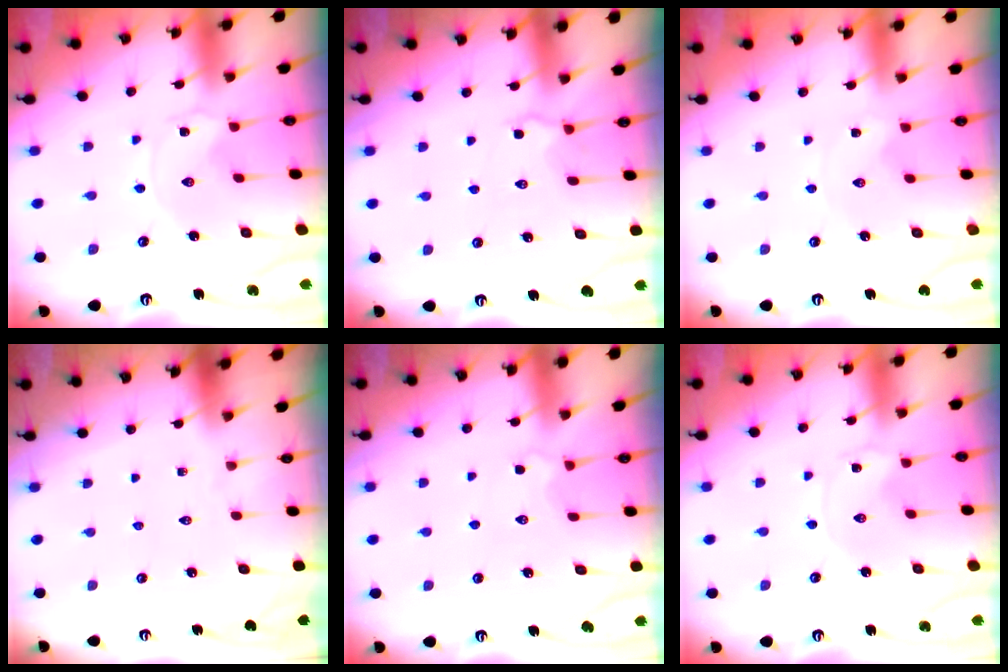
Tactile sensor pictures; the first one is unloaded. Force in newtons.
{"total": 5.1, "press": 4.8, "slide": 1.8}
{"total": 0.7, "press": 0.7, "slide": 0.1}
{"total": 0.0}
{"total": 4.0, "press": 3.9, "slide": 1.0}
{"total": 0.0}